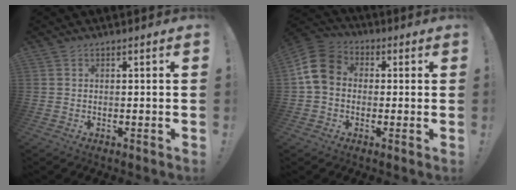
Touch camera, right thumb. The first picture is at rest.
{"total": 11.1, "force": [0.5, 8.9, 6.6], "torque": [-0.122, 0.021, 0.016]}